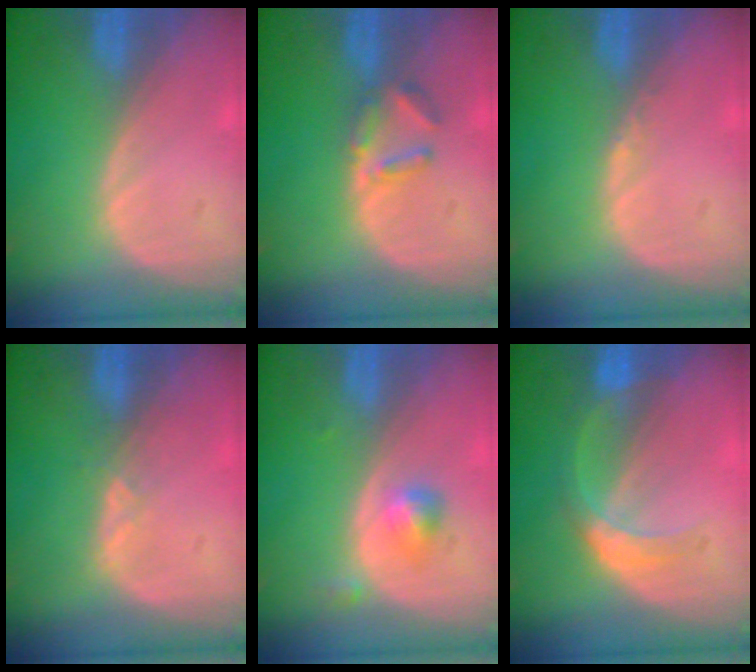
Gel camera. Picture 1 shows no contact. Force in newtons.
{"total": 3.3, "press": 3.2, "slide": 0.4}
{"total": 0.6, "press": 0.5, "slide": 0.4}
{"total": 1.6, "press": 1.5, "slide": 0.7}
{"total": 2.8, "press": 2.7, "slide": 0.2}
{"total": 5.3, "press": 5.0, "slide": 1.9}